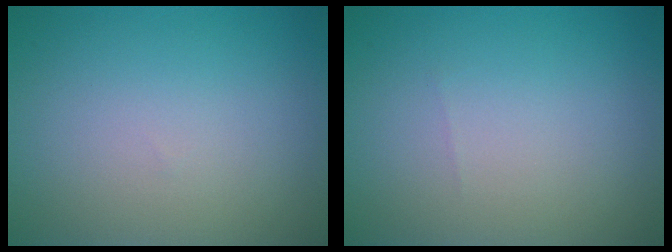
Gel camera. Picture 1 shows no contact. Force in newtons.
{"total": 0.0}